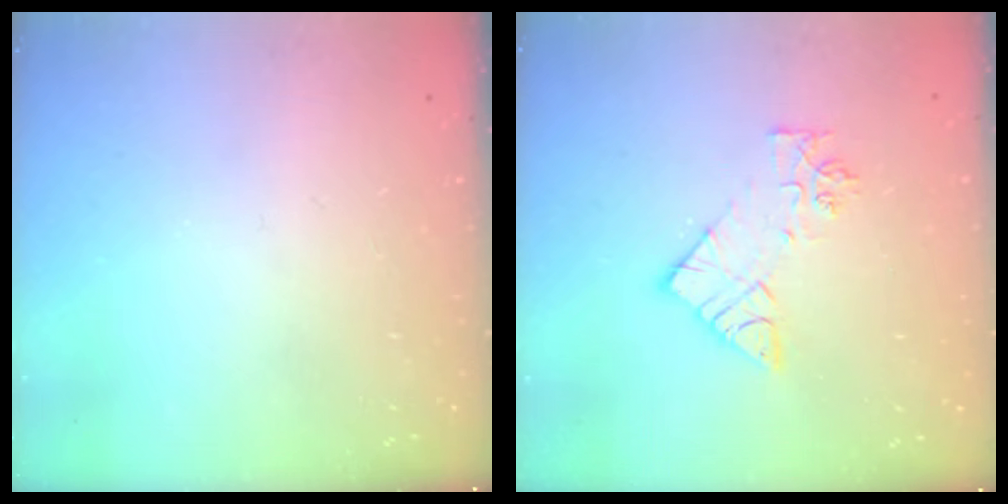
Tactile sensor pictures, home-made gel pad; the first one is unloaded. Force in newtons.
{"total": 10.2, "press": 10.1, "slide": 0.9}